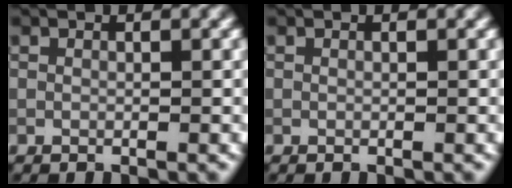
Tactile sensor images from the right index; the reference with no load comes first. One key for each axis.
{"total": 0.0}